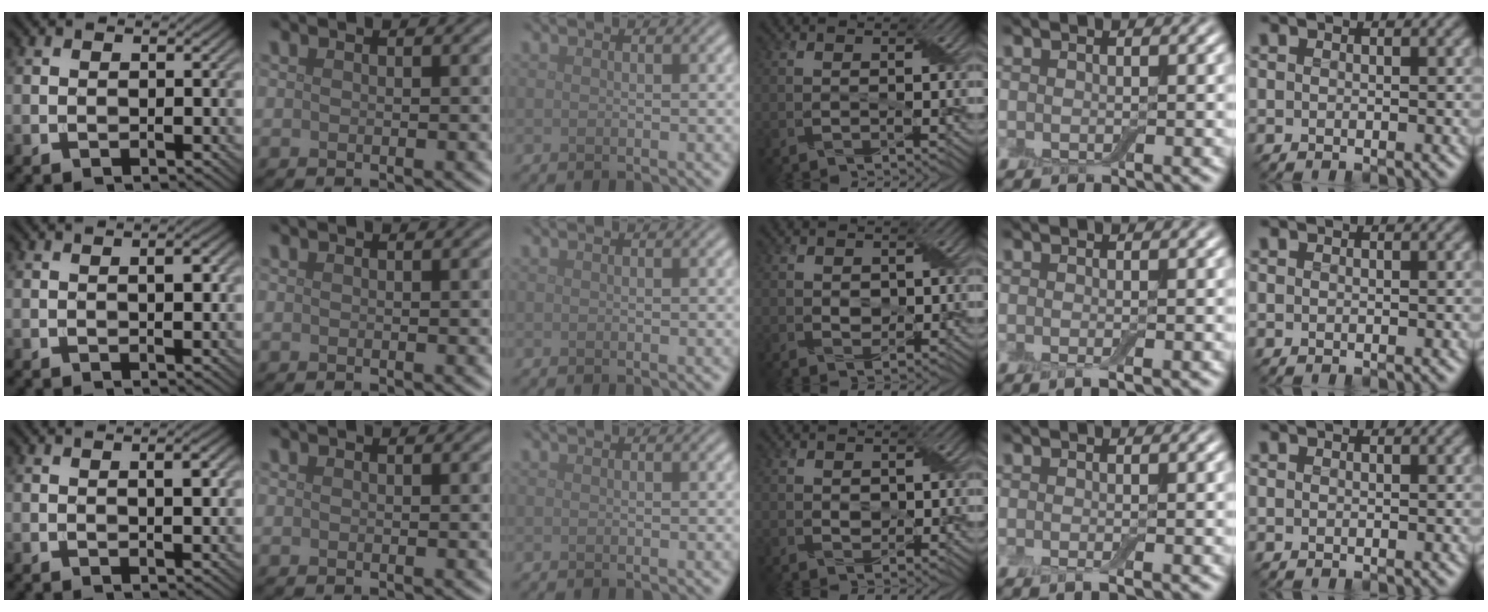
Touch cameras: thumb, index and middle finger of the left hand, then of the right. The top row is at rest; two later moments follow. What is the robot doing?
{"motion": "peel", "object": "small bumper sticker"}